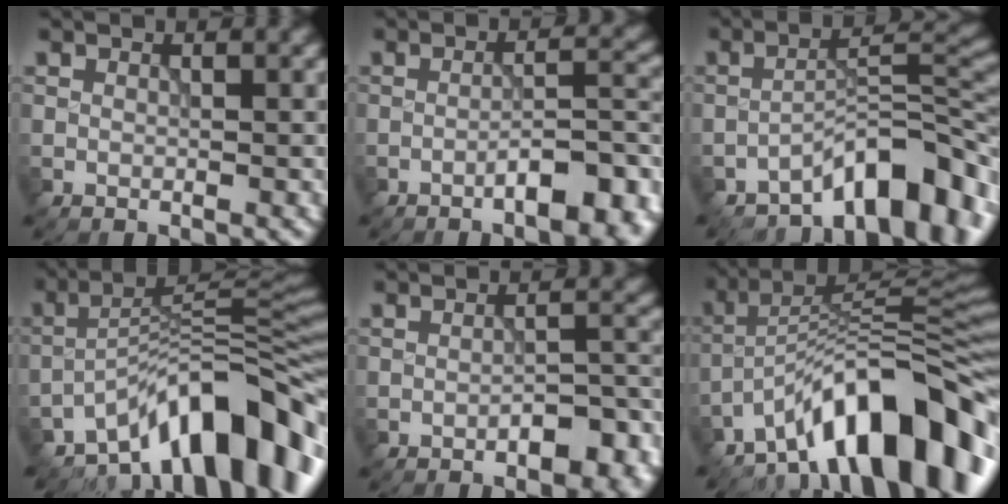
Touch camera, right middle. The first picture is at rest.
{"total": 6.9, "force": [-3.5, 2.1, 5.5], "torque": [-0.066, 0.010, -0.048]}
{"total": 8.6, "force": [-6.2, 2.8, 5.4], "torque": [-0.057, 0.010, -0.110]}
{"total": 13.0, "force": [-8.3, 4.2, 9.1], "torque": [-0.119, 0.027, -0.148]}
{"total": 5.5, "force": [-3.0, 2.0, 4.1], "torque": [-0.053, 0.009, -0.040]}
{"total": 12.8, "force": [-8.2, 3.9, 9.0], "torque": [-0.113, 0.029, -0.146]}